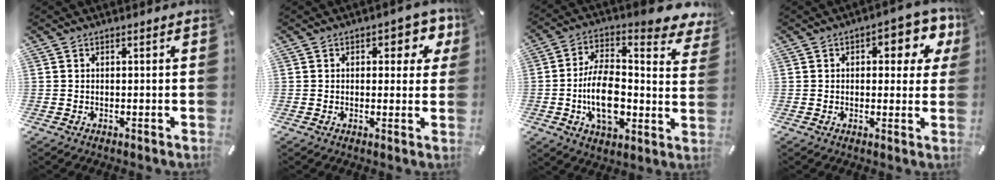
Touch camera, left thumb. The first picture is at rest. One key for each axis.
{"total": 5.9, "fx": 2.2, "fy": 3.6, "fz": 4.2, "tx": -0.041, "ty": -0.004, "tz": 0.028}
{"total": 15.4, "fx": -0.2, "fy": 9.5, "fz": 12.2, "tx": -0.220, "ty": -0.020, "tz": -0.008}
{"total": 8.3, "fx": 2.7, "fy": 4.5, "fz": 6.4, "tx": -0.071, "ty": -0.012, "tz": 0.037}